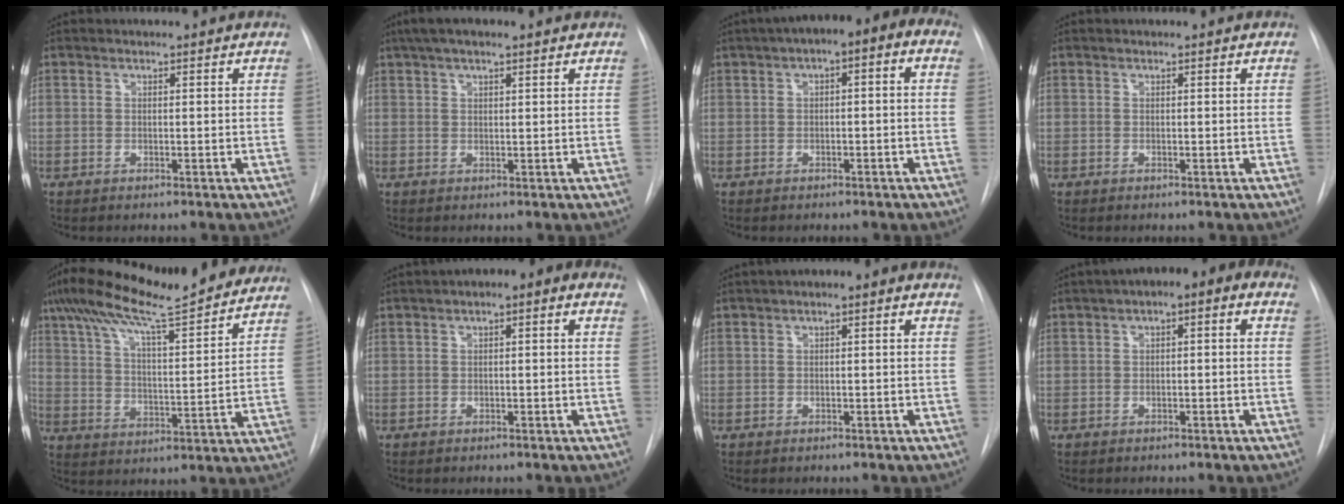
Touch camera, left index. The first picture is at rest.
{"total": 6.0, "force": [4.2, 1.3, 4.1], "torque": [-0.076, 0.035, 0.067]}
{"total": 8.9, "force": [2.9, 3.2, 7.7], "torque": [-0.118, 0.046, 0.035]}
{"total": 0.0}
{"total": 19.9, "force": [16.7, 2.2, 10.7], "torque": [-0.189, 0.028, 0.254]}
{"total": 5.2, "force": [1.5, 2.0, 4.6], "torque": [-0.070, 0.030, 0.015]}
{"total": 2.8, "force": [0.4, 1.2, 2.6], "torque": [-0.042, 0.015, 0.000]}
{"total": 7.9, "force": [2.4, 3.1, 6.8], "torque": [-0.104, 0.040, 0.029]}